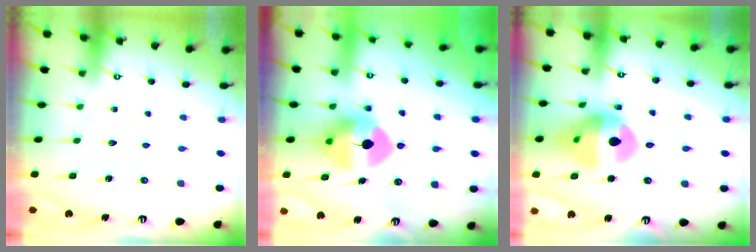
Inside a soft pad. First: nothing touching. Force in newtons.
{"total": 10.4, "press": 10.3, "slide": 1.6}
{"total": 15.4, "press": 15.3, "slide": 1.8}